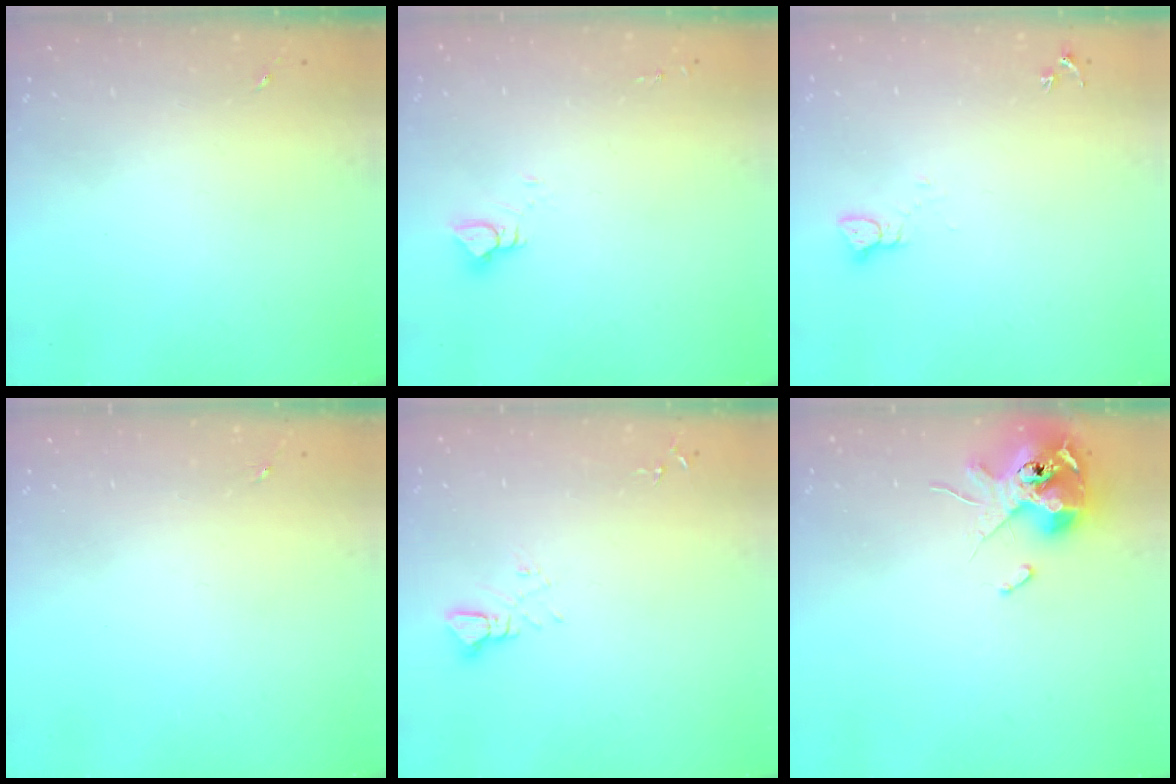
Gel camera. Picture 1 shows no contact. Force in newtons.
{"total": 4.0, "press": 4.0, "slide": 0.3}
{"total": 2.2, "press": 2.2, "slide": 0.2}
{"total": 0.0}
{"total": 3.3, "press": 3.3, "slide": 0.2}
{"total": 11.6, "press": 11.4, "slide": 2.1}